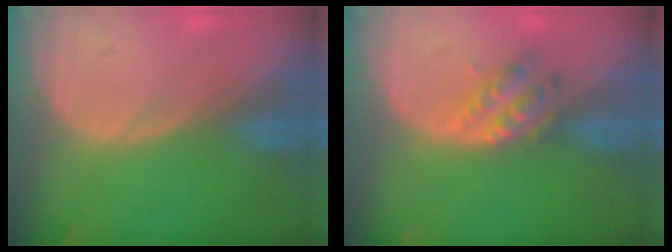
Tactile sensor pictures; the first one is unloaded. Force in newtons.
{"total": 4.7, "press": 4.2, "slide": 2.3}